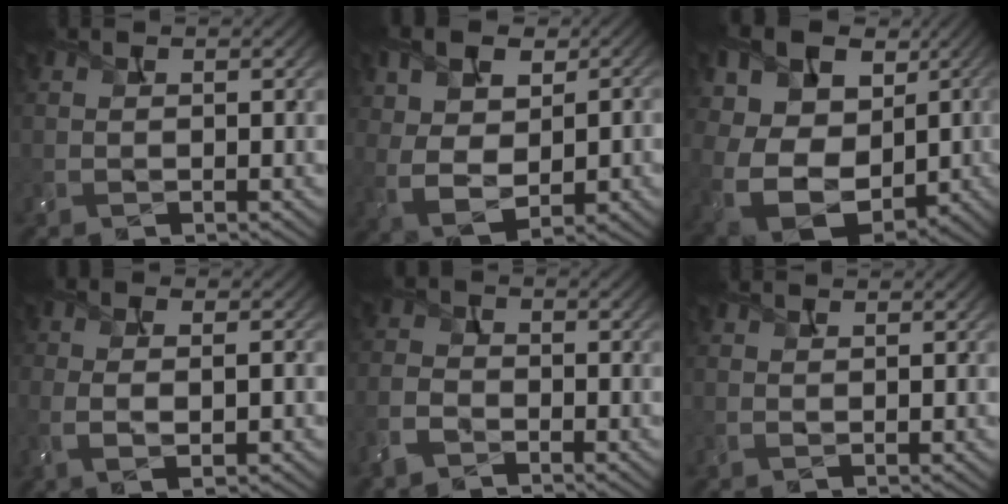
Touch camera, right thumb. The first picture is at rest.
{"total": 8.5, "force": [1.9, 5.3, 6.4], "torque": [-0.128, 0.003, 0.030]}
{"total": 17.2, "force": [2.9, 13.4, 10.5], "torque": [-0.242, 0.013, 0.072]}
{"total": 4.6, "force": [-0.5, 2.0, 4.1], "torque": [-0.072, 0.002, -0.011]}
{"total": 3.7, "force": [-2.5, 2.1, 1.8], "torque": [-0.046, -0.004, -0.067]}
{"total": 0.8, "force": [0.8, 0.1, 0.3], "torque": [-0.013, 0.003, 0.014]}